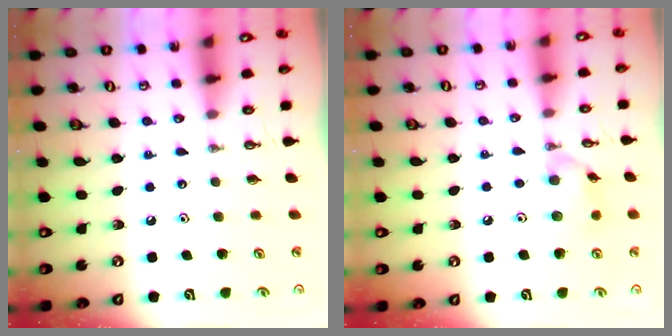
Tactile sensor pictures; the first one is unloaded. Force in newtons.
{"total": 9.0, "press": 9.0, "slide": 0.1}